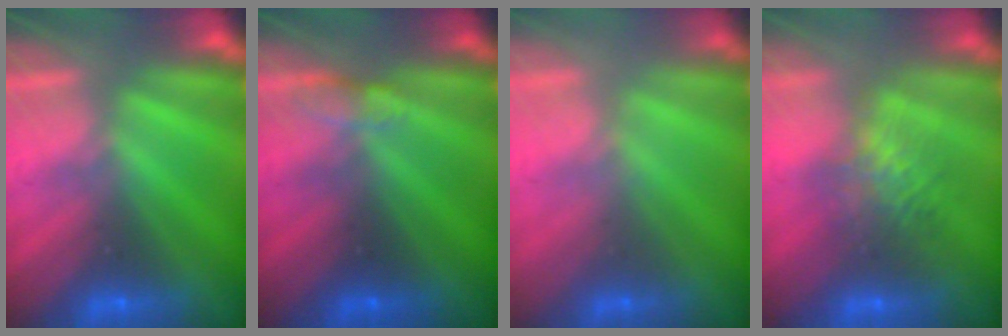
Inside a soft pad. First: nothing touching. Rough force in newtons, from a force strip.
{"total": 2.7}
{"total": 2.3}
{"total": 4.7}